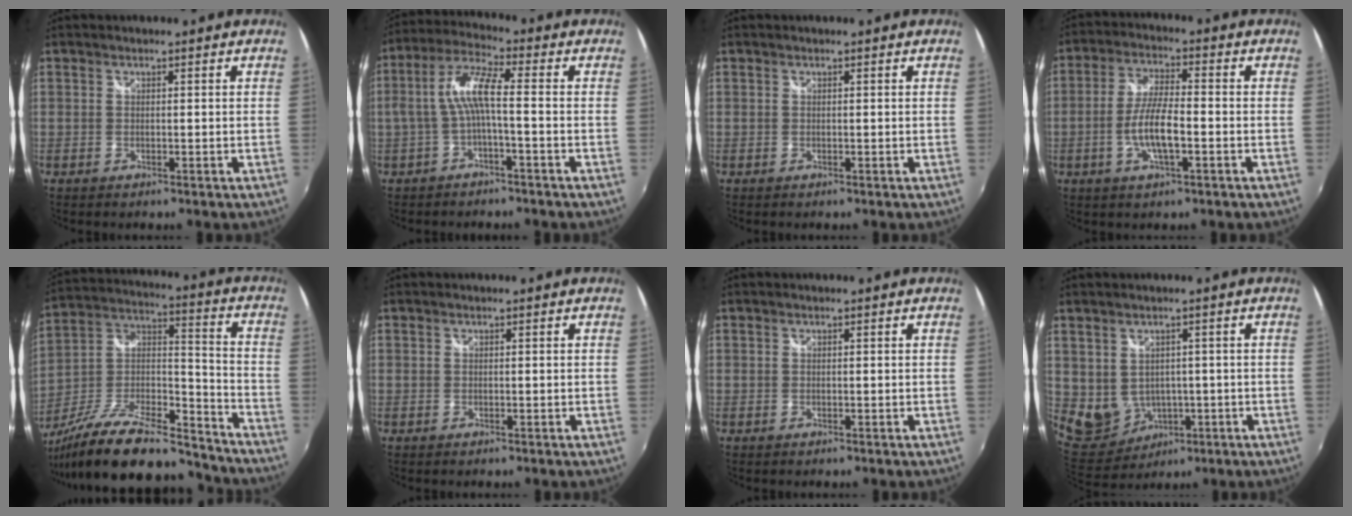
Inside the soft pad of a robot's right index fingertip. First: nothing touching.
{"total": 7.0, "force": [-1.7, 1.0, 6.7], "torque": [-0.157, 0.016, -0.029]}
{"total": 0.0}
{"total": 8.1, "force": [-2.4, 1.9, 7.5], "torque": [-0.151, 0.003, -0.046]}
{"total": 26.0, "force": [-19.8, 8.2, 14.8], "torque": [-0.275, -0.005, -0.314]}
{"total": 0.0}
{"total": 0.0}
{"total": 8.8, "force": [-0.3, 7.7, 4.1], "torque": [-0.097, -0.004, 0.023]}